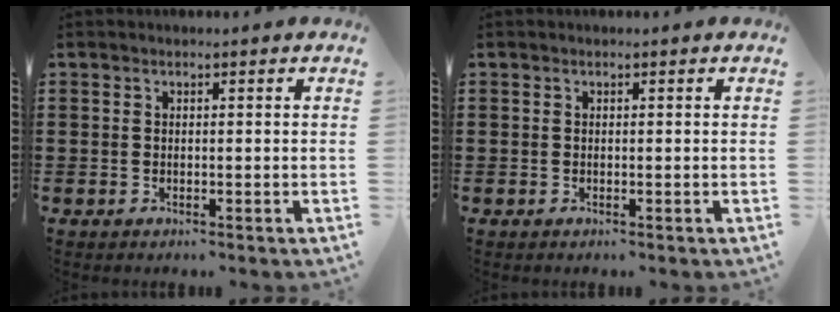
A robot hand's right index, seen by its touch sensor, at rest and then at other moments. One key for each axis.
{"total": 0.0}